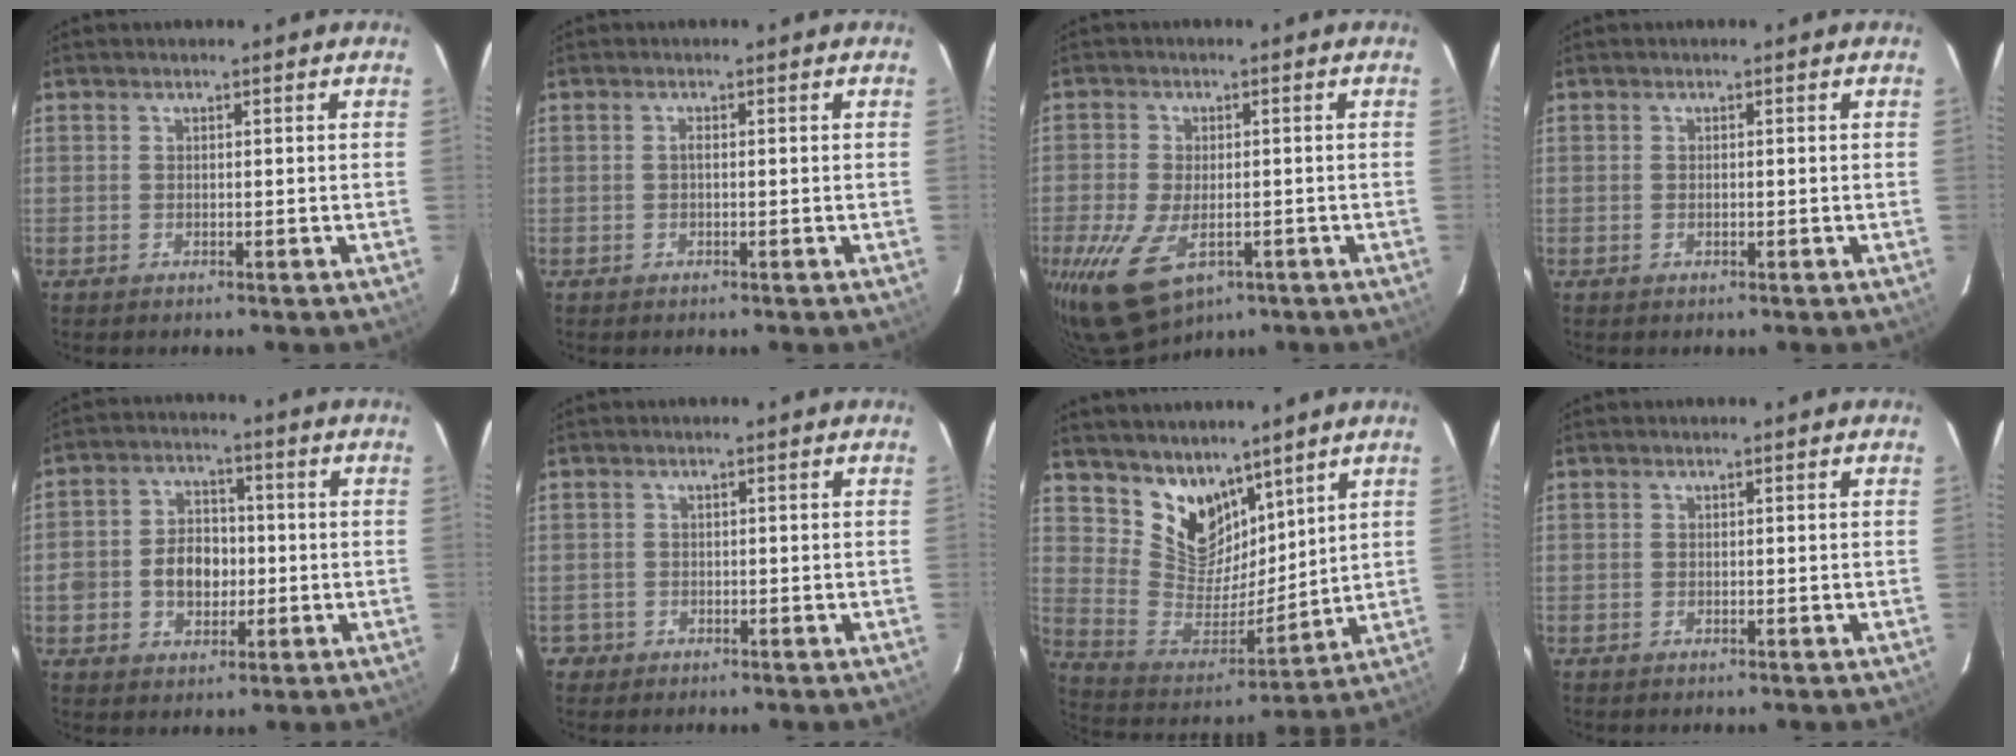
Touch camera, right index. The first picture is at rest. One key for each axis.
{"total": 0.6, "fx": -0.1, "fy": 0.2, "fz": 0.5, "tx": -0.009, "ty": 0.004, "tz": -0.003}
{"total": 11.6, "fx": -4.9, "fy": 6.4, "fz": 8.3, "tx": -0.187, "ty": -0.036, "tz": -0.081}
{"total": 0.5, "fx": -0.1, "fy": 0.3, "fz": 0.4, "tx": -0.008, "ty": 0.001, "tz": -0.002}
{"total": 9.0, "fx": -1.4, "fy": 6.8, "fz": 5.7, "tx": -0.118, "ty": 0.020, "tz": -0.017}
{"total": 2.1, "fx": -0.8, "fy": 2.0, "fz": 0.0, "tx": 0.000, "ty": 0.011, "tz": -0.009}
{"total": 13.0, "fx": 9.2, "fy": 7.9, "fz": 4.7, "tx": -0.096, "ty": -0.002, "tz": 0.189}
{"total": 0.0}